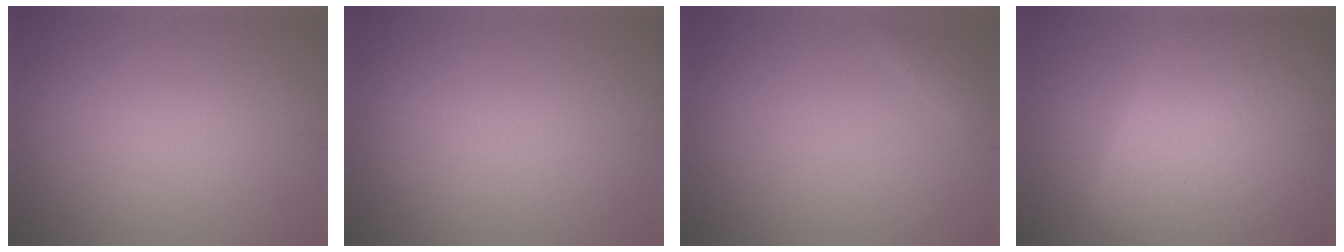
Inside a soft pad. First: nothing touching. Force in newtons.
{"total": 0.0}
{"total": 0.7, "press": 0.7, "slide": 0.0}
{"total": 17.0, "press": 17.0, "slide": 0.7}